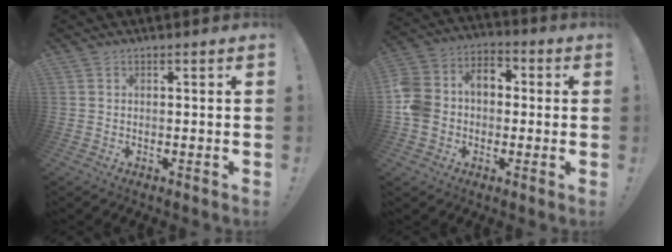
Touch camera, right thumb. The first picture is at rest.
{"total": 12.1, "force": [-0.7, 10.2, 6.4], "torque": [-0.126, 0.026, -0.008]}